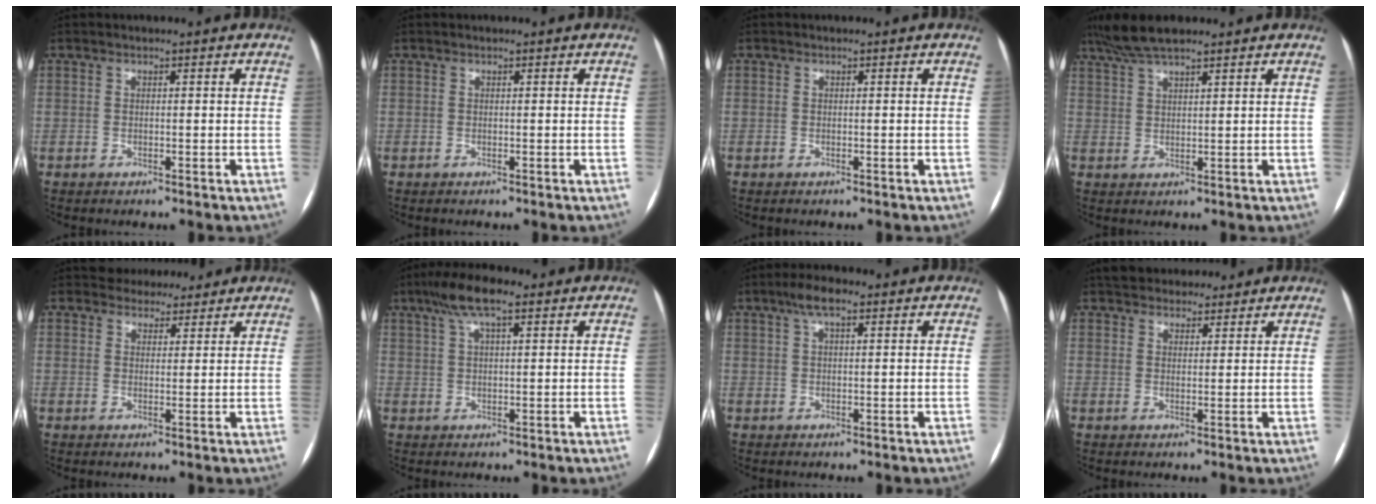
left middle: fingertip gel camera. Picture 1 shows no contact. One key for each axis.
{"total": 0.0}
{"total": 0.0}
{"total": 6.7, "fx": 5.5, "fy": 0.9, "fz": 3.8, "tx": -0.074, "ty": 0.030, "tz": 0.102}
{"total": 4.7, "fx": 4.2, "fy": 2.1, "fz": 0.1, "tx": 0.006, "ty": 0.006, "tz": 0.054}
{"total": 6.8, "fx": 4.1, "fy": 1.5, "fz": 5.3, "tx": -0.106, "ty": 0.025, "tz": 0.072}
{"total": 4.0, "fx": 2.3, "fy": 1.0, "fz": 3.1, "tx": -0.063, "ty": 0.017, "tz": 0.043}
{"total": 8.2, "fx": 7.3, "fy": 3.2, "fz": 2.2, "tx": -0.017, "ty": 0.024, "tz": 0.107}